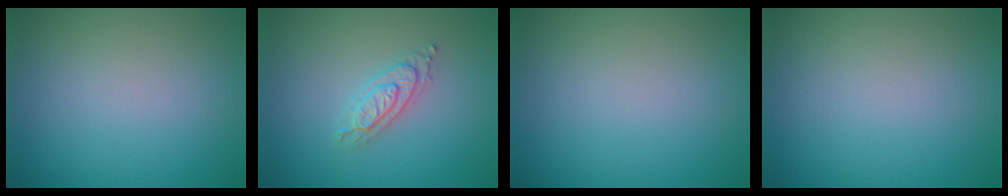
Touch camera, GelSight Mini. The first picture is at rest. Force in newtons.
{"total": 2.4, "press": 2.2, "slide": 0.9}
{"total": 0.0}
{"total": 0.0}